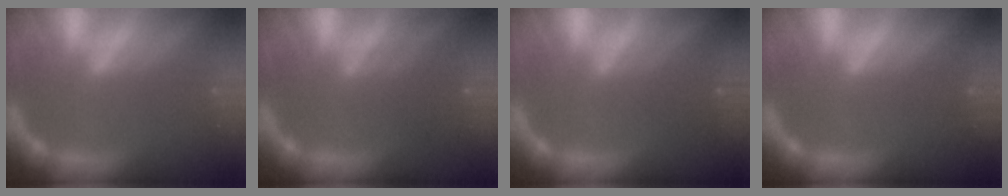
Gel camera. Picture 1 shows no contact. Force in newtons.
{"total": 2.5}
{"total": 2.5}
{"total": 0.0}